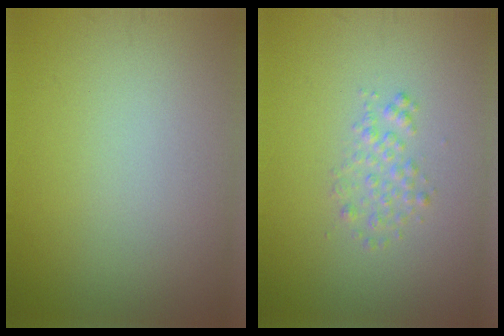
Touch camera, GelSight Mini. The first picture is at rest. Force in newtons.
{"total": 1.5, "press": 1.5, "slide": 0.0}